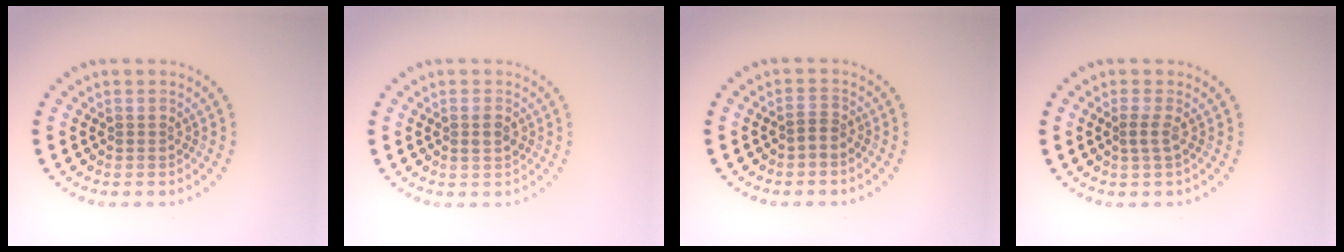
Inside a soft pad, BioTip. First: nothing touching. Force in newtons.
{"total": 1.2, "press": 1.2, "slide": 0.4}
{"total": 1.3, "press": 1.0, "slide": 0.8}
{"total": 1.1, "press": 0.8, "slide": 0.8}